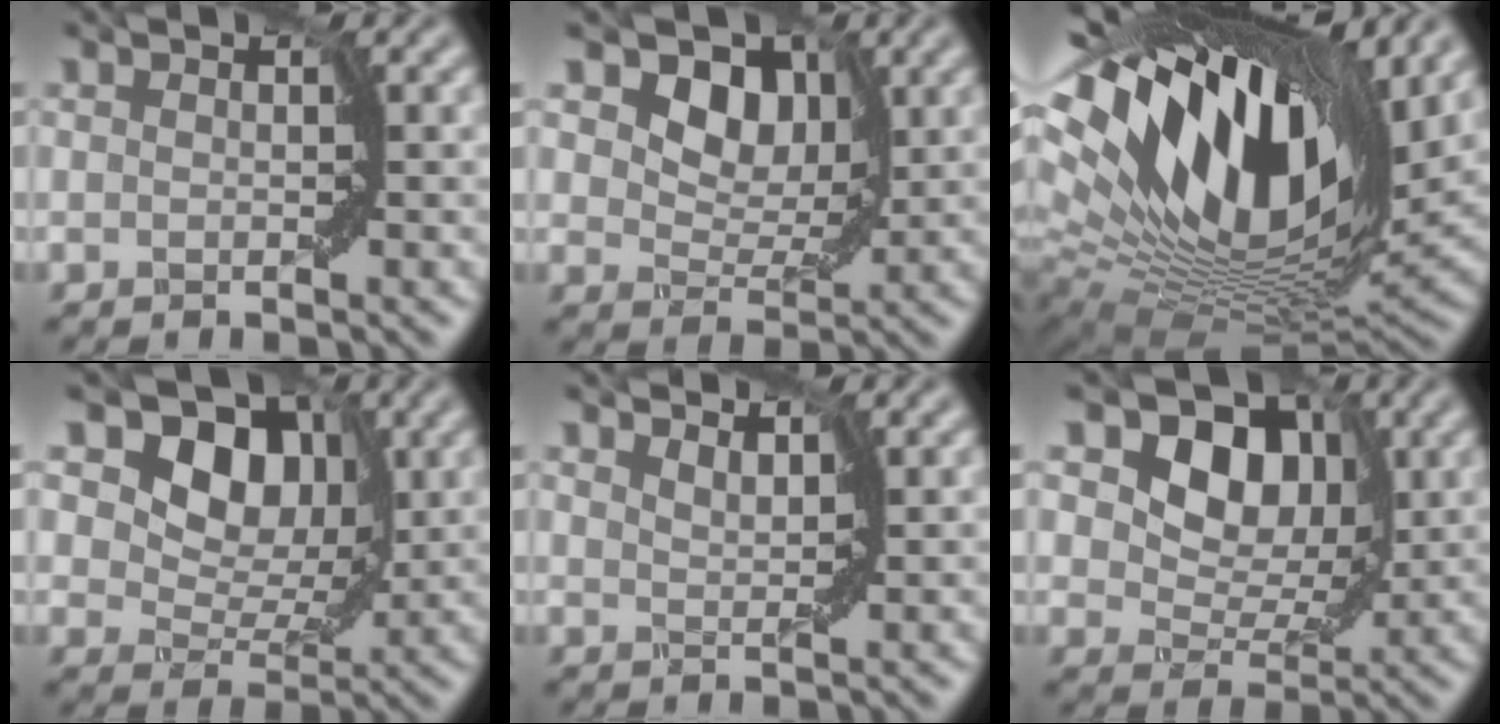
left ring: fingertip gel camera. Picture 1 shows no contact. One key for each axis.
{"total": 8.3, "fx": 4.2, "fy": 5.4, "fz": 4.6, "tx": -0.074, "ty": 0.014, "tz": 0.049}
{"total": 18.2, "fx": 8.6, "fy": 8.3, "fz": 13.7, "tx": -0.269, "ty": 0.028, "tz": 0.145}
{"total": 12.4, "fx": 6.4, "fy": 8.0, "fz": 6.9, "tx": -0.091, "ty": 0.028, "tz": 0.087}
{"total": 1.8, "fx": 1.8, "fy": 0.0, "fz": 0.0, "tx": -0.004, "ty": -0.001, "tz": 0.032}
{"total": 10.9, "fx": 5.2, "fy": 7.3, "fz": 6.3, "tx": -0.086, "ty": 0.025, "tz": 0.064}